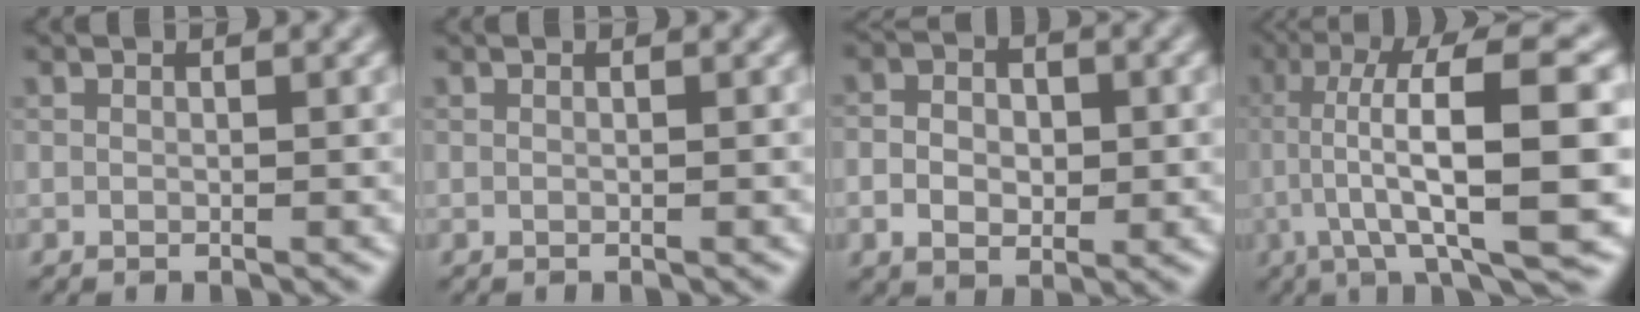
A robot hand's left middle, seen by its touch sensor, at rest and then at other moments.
{"total": 0.8, "force": [0.4, 0.5, 0.5], "torque": [-0.008, -0.011, -0.006]}
{"total": 3.7, "force": [-0.4, 2.7, 2.5], "torque": [-0.047, -0.011, -0.017]}
{"total": 13.4, "force": [-0.7, 2.8, 13.1], "torque": [-0.200, 0.019, -0.010]}